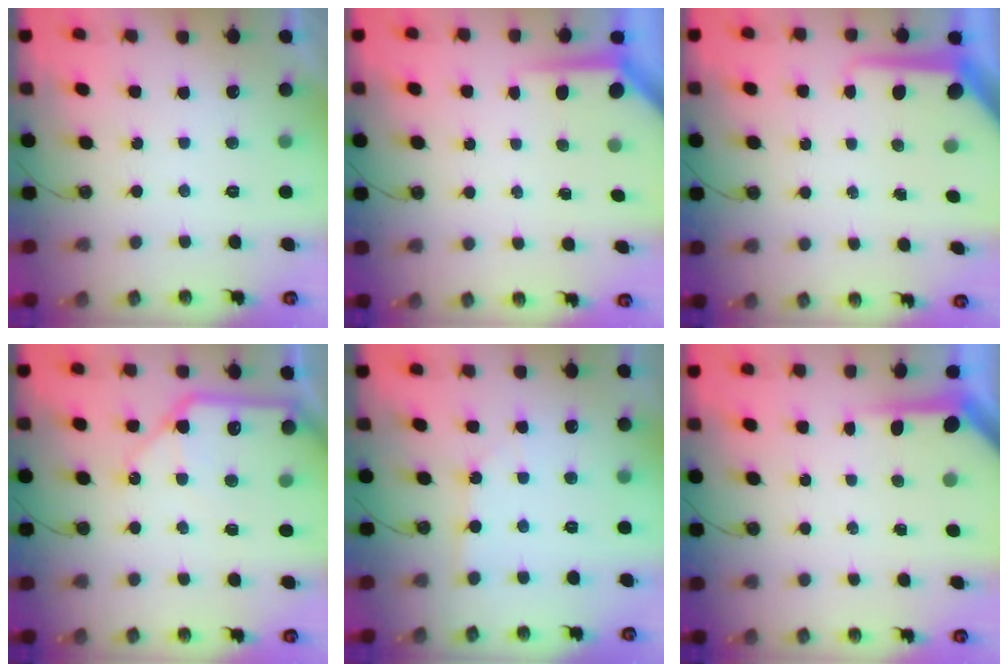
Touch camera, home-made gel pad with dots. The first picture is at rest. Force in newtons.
{"total": 4.0, "press": 4.0, "slide": 0.3}
{"total": 11.0, "press": 11.0, "slide": 1.0}
{"total": 14.0, "press": 13.9, "slide": 1.7}
{"total": 2.1, "press": 2.1, "slide": 0.3}
{"total": 3.8, "press": 3.8, "slide": 0.4}